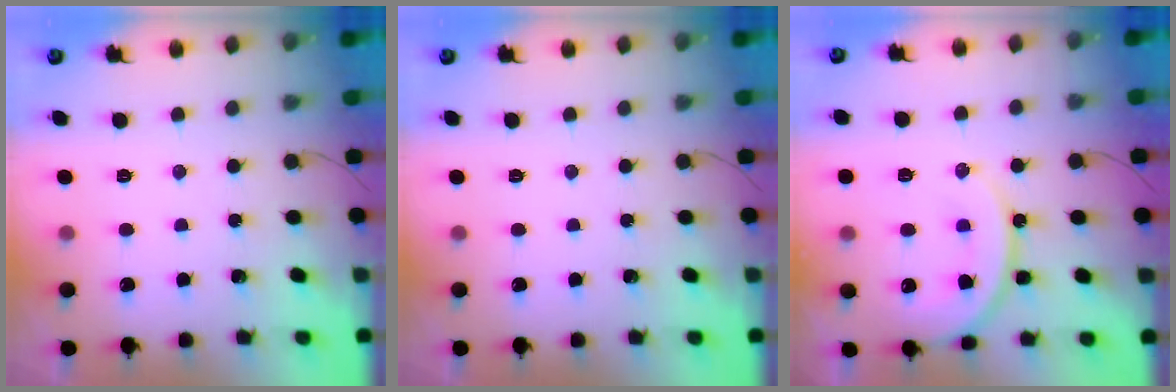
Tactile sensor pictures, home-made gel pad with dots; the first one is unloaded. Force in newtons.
{"total": 0.0}
{"total": 14.7, "press": 14.6, "slide": 1.9}